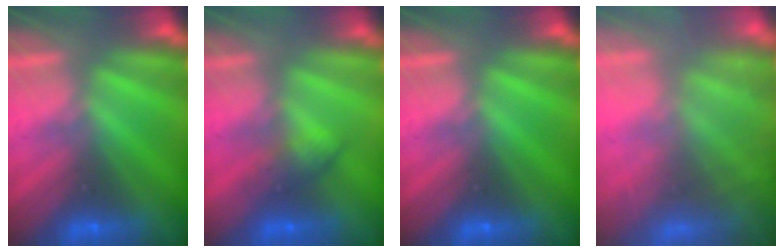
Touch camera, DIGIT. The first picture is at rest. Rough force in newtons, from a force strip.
{"total": 2.9}
{"total": 0.0}
{"total": 7.6}